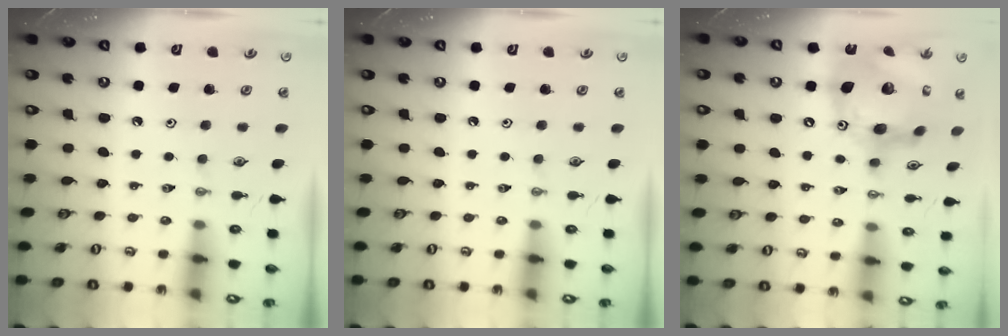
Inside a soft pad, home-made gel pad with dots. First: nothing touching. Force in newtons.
{"total": 0.0}
{"total": 22.0, "press": 21.8, "slide": 2.5}